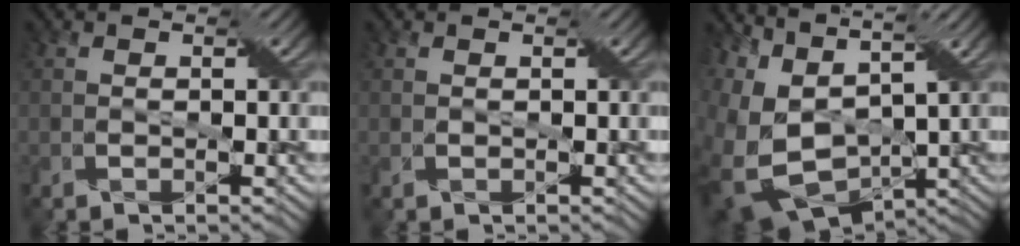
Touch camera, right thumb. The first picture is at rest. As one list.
[{"total": 0.0}, {"total": 13.8, "force": [0.9, 8.9, 10.6], "torque": [-0.273, -0.015, 0.075]}]